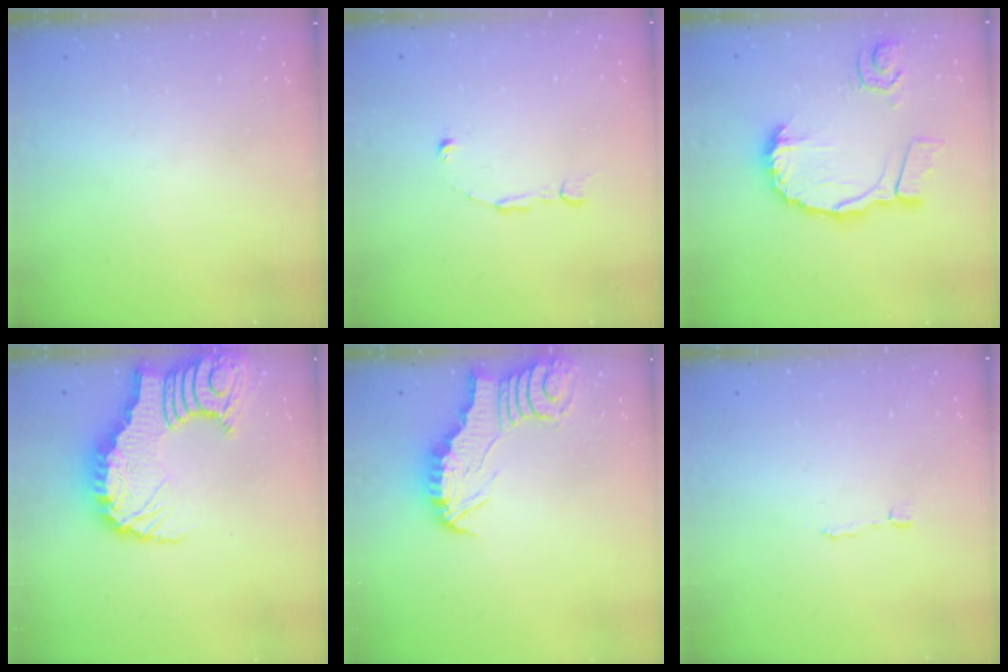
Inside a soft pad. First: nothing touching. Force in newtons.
{"total": 1.9, "press": 1.9, "slide": 0.2}
{"total": 13.5, "press": 13.5, "slide": 1.1}
{"total": 13.2, "press": 13.1, "slide": 1.6}
{"total": 2.4, "press": 2.4, "slide": 0.2}
{"total": 1.2, "press": 1.2, "slide": 0.0}